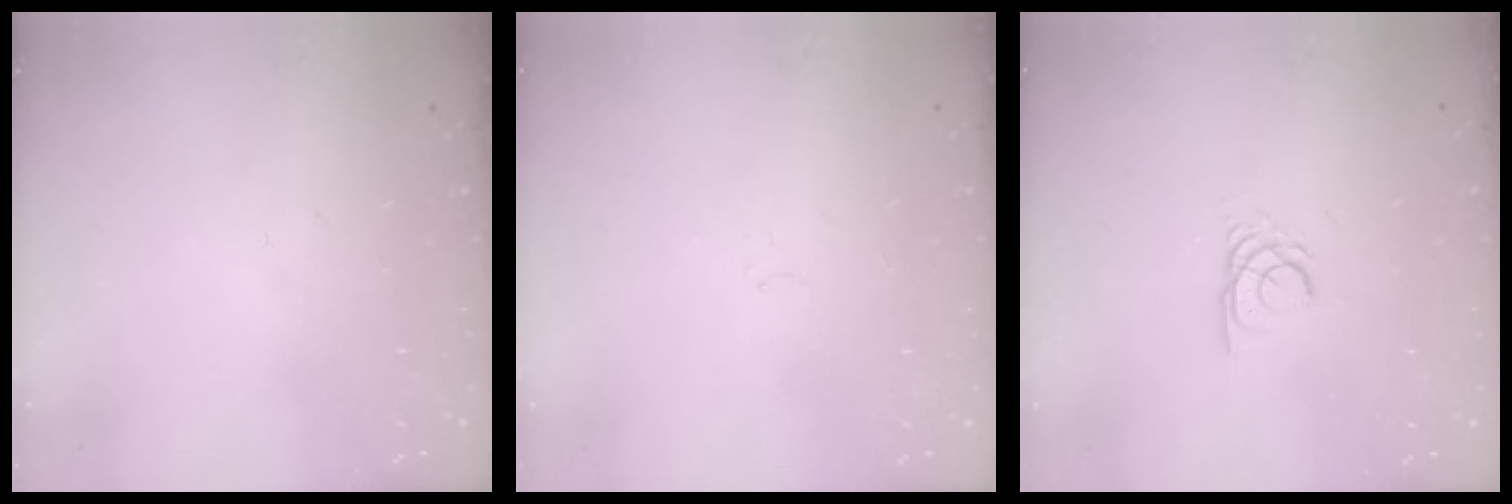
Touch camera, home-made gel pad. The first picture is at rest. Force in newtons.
{"total": 0.0}
{"total": 2.7, "press": 2.7, "slide": 0.1}